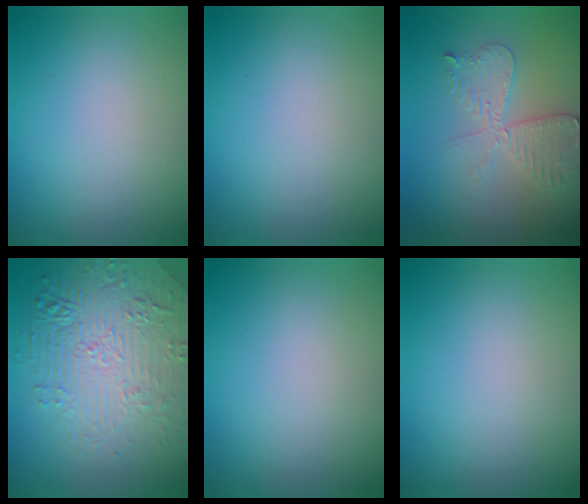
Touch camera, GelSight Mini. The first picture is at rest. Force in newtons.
{"total": 0.0}
{"total": 3.4, "press": 3.3, "slide": 0.6}
{"total": 6.3, "press": 5.3, "slide": 3.5}
{"total": 0.0}
{"total": 0.0}